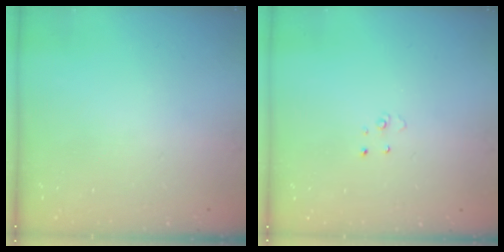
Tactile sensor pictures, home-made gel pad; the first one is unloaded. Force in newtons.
{"total": 2.5, "press": 2.5, "slide": 0.2}